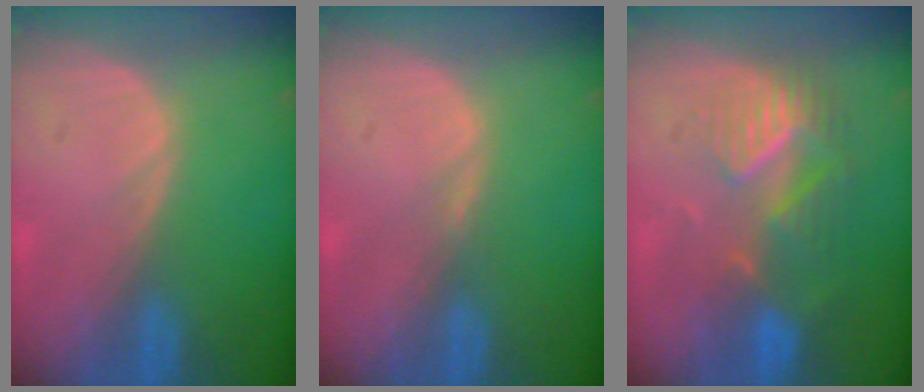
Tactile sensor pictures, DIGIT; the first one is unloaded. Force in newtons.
{"total": 0.7, "press": 0.7, "slide": 0.2}
{"total": 9.0, "press": 7.8, "slide": 4.4}